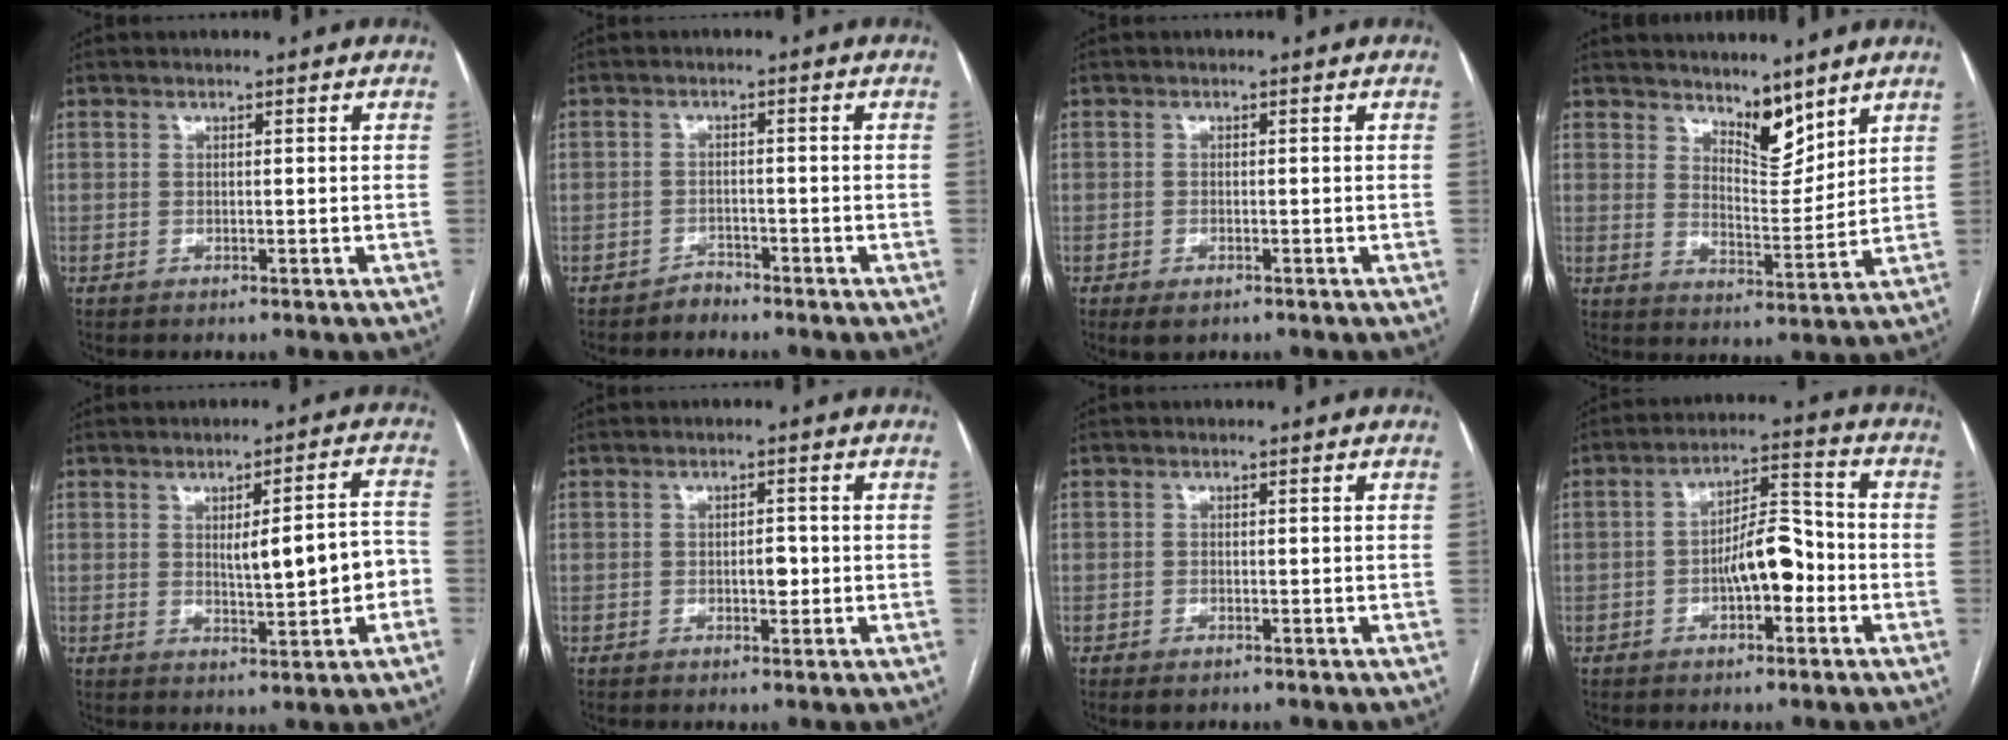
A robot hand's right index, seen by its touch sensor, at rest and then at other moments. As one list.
[{"total": 1.7, "force": [-1.6, 0.6, -0.3], "torque": [0.009, 0.001, -0.027]}, {"total": 2.2, "force": [-1.3, 1.1, 1.4], "torque": [-0.027, -0.002, -0.014]}, {"total": 6.7, "force": [5.4, 2.4, 3.2], "torque": [-0.048, -0.009, 0.098]}, {"total": 7.8, "force": [-0.8, 1.6, 7.6], "torque": [-0.104, 0.017, -0.002]}, {"total": 2.3, "force": [-0.4, 1.1, 2.0], "torque": [-0.028, 0.003, -0.004]}, {"total": 1.3, "force": [-0.8, 0.6, 0.8], "torque": [-0.014, 0.000, -0.008]}, {"total": 8.1, "force": [-2.3, 3.1, 7.1], "torque": [-0.118, 0.024, -0.037]}]